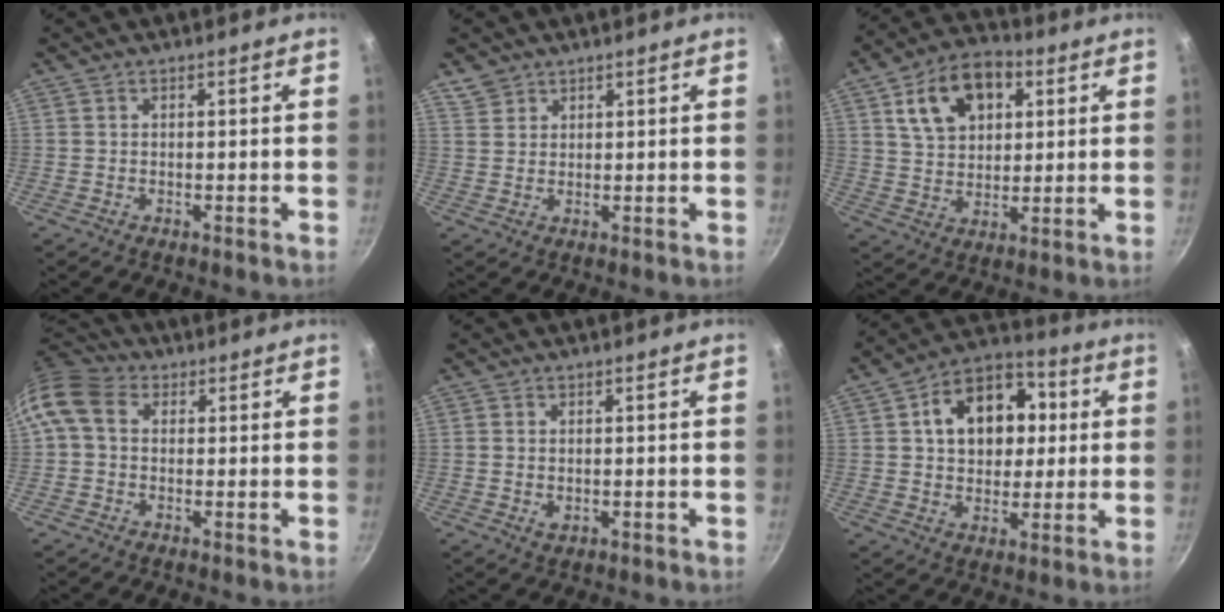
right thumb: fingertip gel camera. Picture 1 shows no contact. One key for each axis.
{"total": 3.1, "fx": 2.2, "fy": 2.1, "fz": 0.5, "tx": 0.002, "ty": 0.000, "tz": 0.042}
{"total": 14.1, "fx": 5.1, "fy": 9.5, "fz": 9.1, "tx": -0.124, "ty": 0.004, "tz": 0.083}
{"total": 8.5, "fx": 1.4, "fy": 6.5, "fz": 5.2, "tx": -0.096, "ty": 0.018, "tz": 0.007}
{"total": 1.9, "fx": 0.0, "fy": 1.3, "fz": 1.4, "tx": -0.022, "ty": -0.003, "tz": 0.002}
{"total": 16.0, "fx": 3.3, "fy": 11.6, "fz": 10.5, "tx": -0.122, "ty": 0.019, "tz": 0.041}